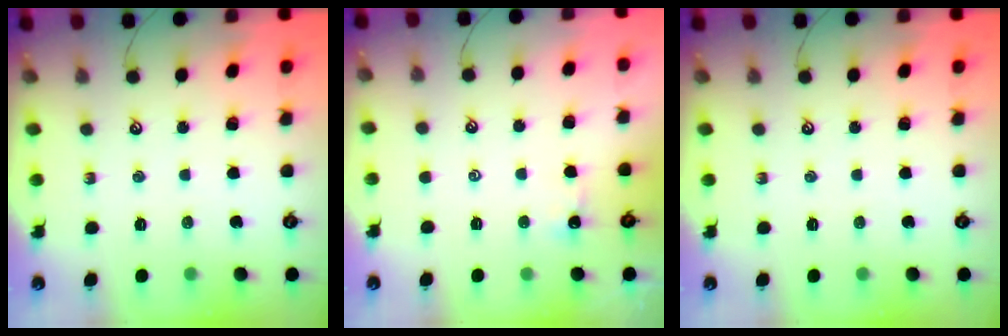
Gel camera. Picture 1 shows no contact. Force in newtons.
{"total": 1.6, "press": 1.5, "slide": 0.3}
{"total": 0.0}